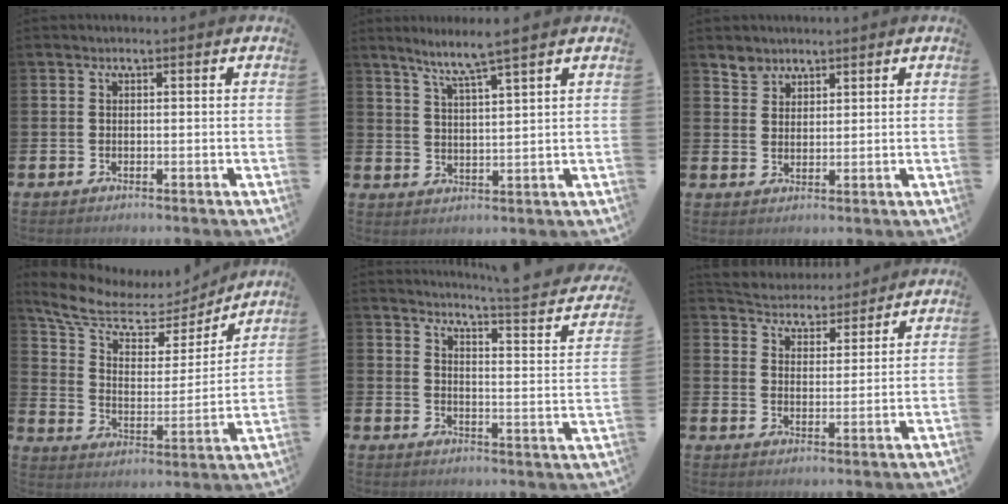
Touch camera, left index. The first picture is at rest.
{"total": 5.2, "force": [4.6, -0.9, 2.2], "torque": [-0.064, -0.023, 0.079]}
{"total": 2.8, "force": [2.6, 1.1, -0.3], "torque": [-0.001, -0.006, 0.049]}
{"total": 8.3, "force": [6.8, 3.6, 3.2], "torque": [-0.105, -0.043, 0.115]}
{"total": 3.8, "force": [3.5, -0.4, 1.4], "torque": [-0.025, -0.044, 0.045]}
{"total": 4.9, "force": [4.8, 1.2, -0.4], "torque": [-0.022, -0.030, 0.085]}